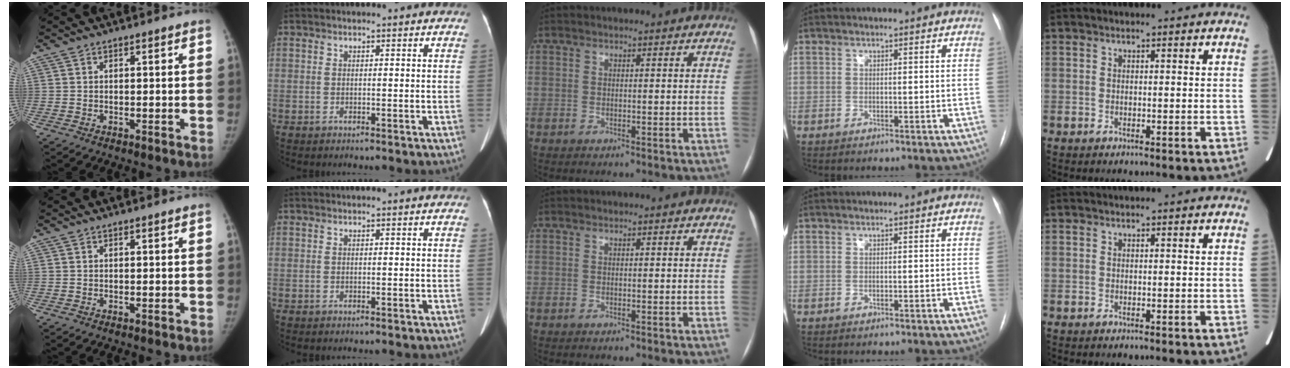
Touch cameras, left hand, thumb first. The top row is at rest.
{}